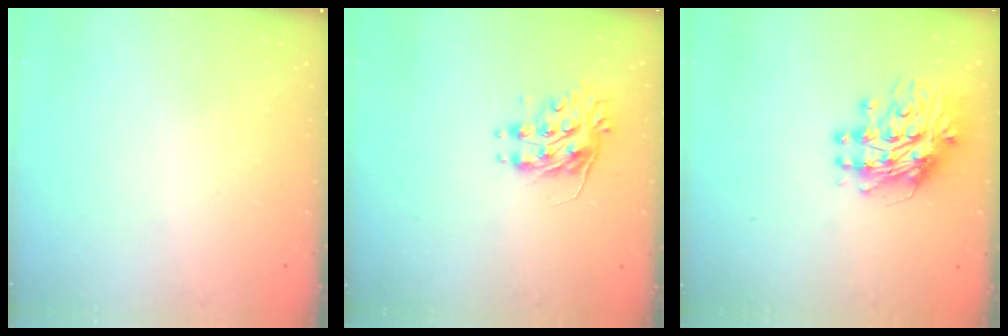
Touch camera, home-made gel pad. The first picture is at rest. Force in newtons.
{"total": 8.7, "press": 8.7, "slide": 0.3}
{"total": 13.5, "press": 13.4, "slide": 1.4}